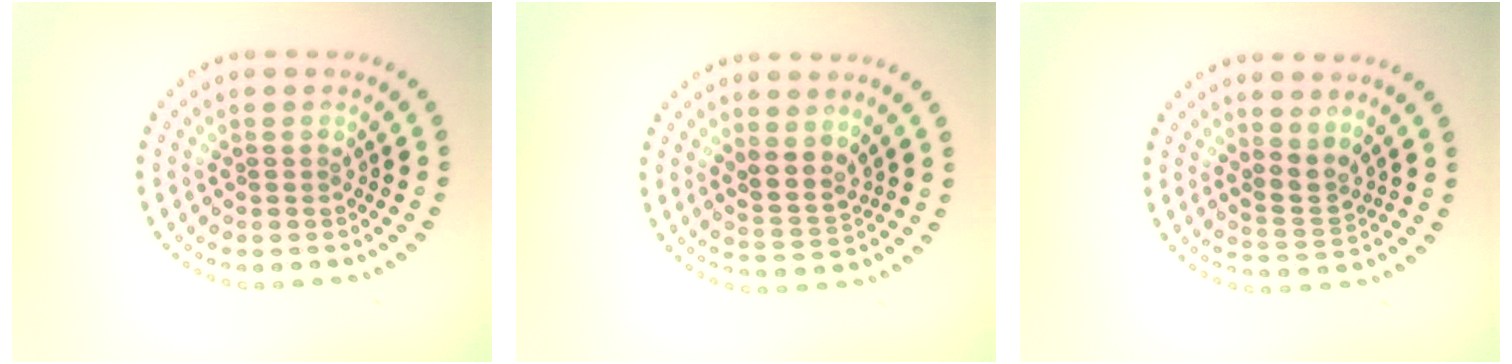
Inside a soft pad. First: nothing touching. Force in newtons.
{"total": 2.5, "press": 1.9, "slide": 1.5}
{"total": 2.3, "press": 1.5, "slide": 1.7}